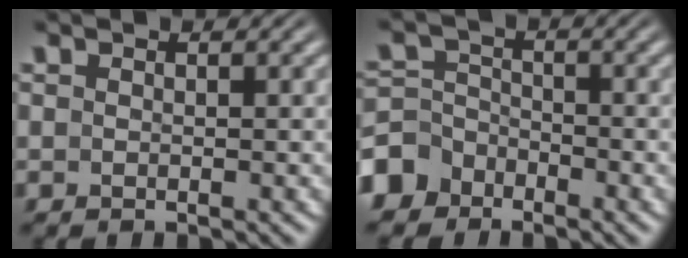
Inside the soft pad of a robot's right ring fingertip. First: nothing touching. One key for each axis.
{"total": 5.2, "fx": -3.4, "fy": 3.7, "fz": 1.4, "tx": -0.039, "ty": -0.033, "tz": -0.045}